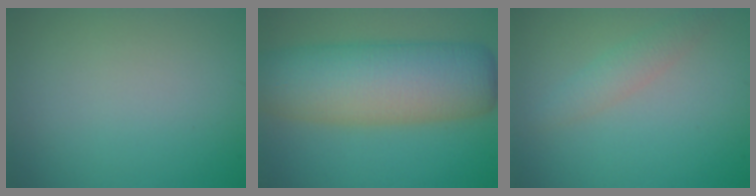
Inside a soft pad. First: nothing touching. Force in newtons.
{"total": 11.3, "press": 11.3, "slide": 0.3}
{"total": 2.0, "press": 2.0, "slide": 0.1}